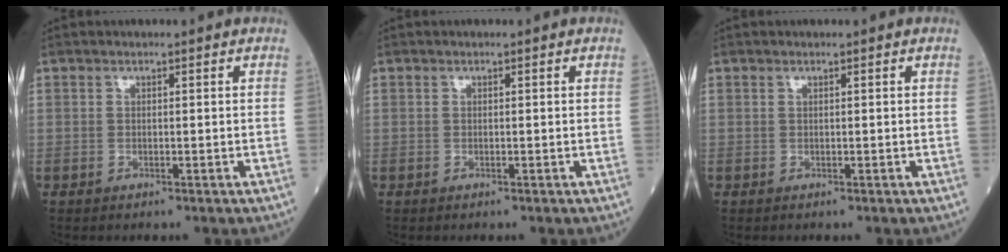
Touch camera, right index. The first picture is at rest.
{"total": 0.0}
{"total": 0.0}